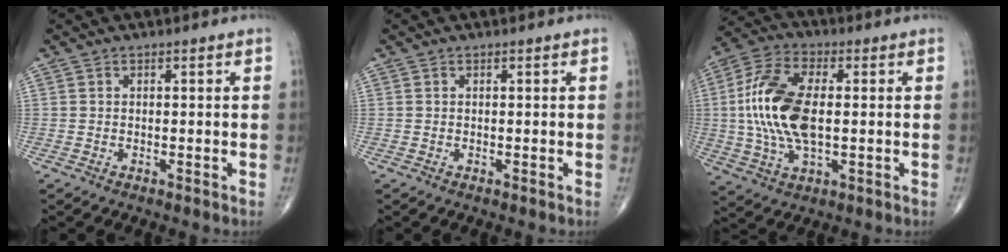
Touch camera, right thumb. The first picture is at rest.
{"total": 0.0}
{"total": 16.0, "force": [0.5, 8.0, 13.8], "torque": [-0.293, 0.009, 0.009]}